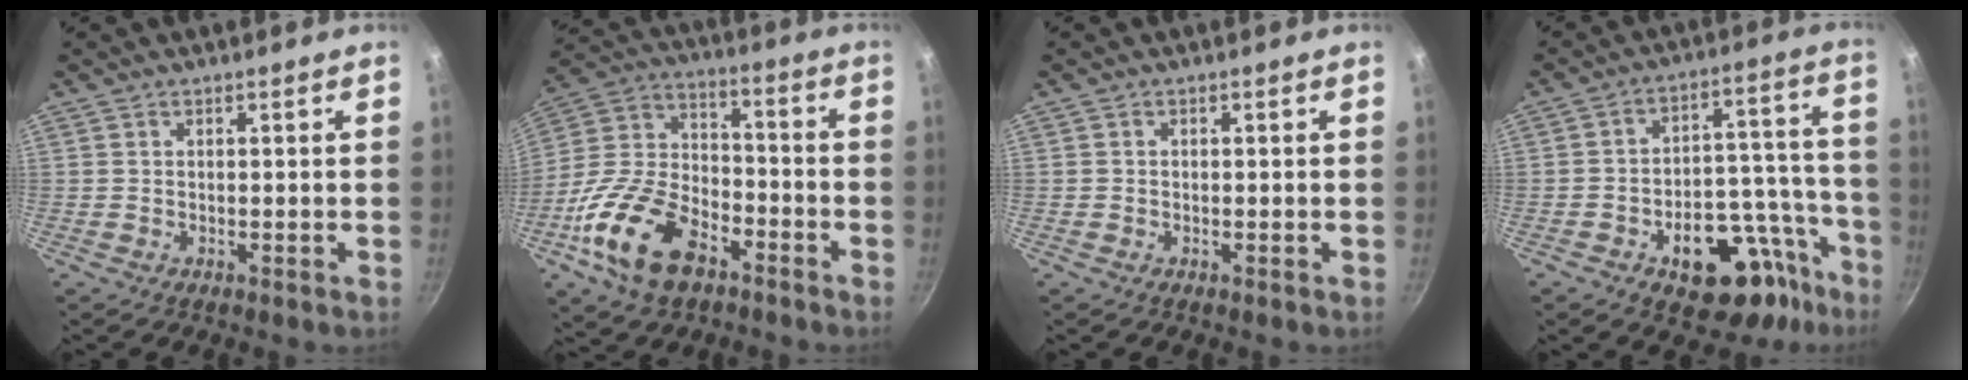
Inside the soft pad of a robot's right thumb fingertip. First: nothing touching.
{"total": 19.3, "force": [-9.7, 11.2, 12.3], "torque": [-0.218, 0.058, -0.191]}
{"total": 0.0}
{"total": 22.2, "force": [-11.3, 12.5, 14.5], "torque": [-0.120, 0.073, -0.154]}